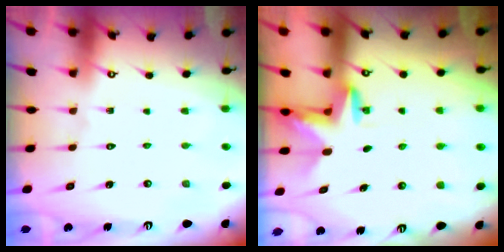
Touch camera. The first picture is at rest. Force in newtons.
{"total": 3.5, "press": 3.5, "slide": 0.2}